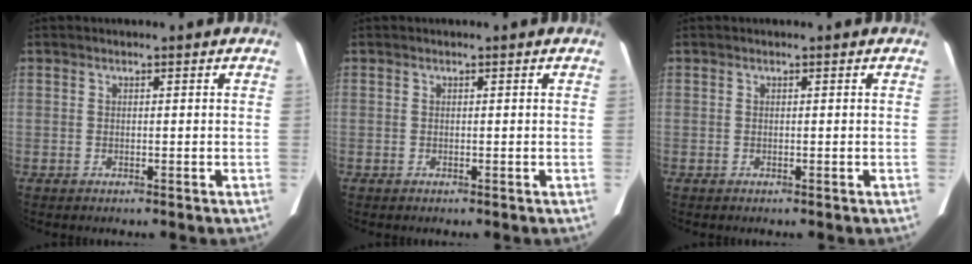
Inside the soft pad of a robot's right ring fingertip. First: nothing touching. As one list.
[{"total": 0.0}, {"total": 0.0}]